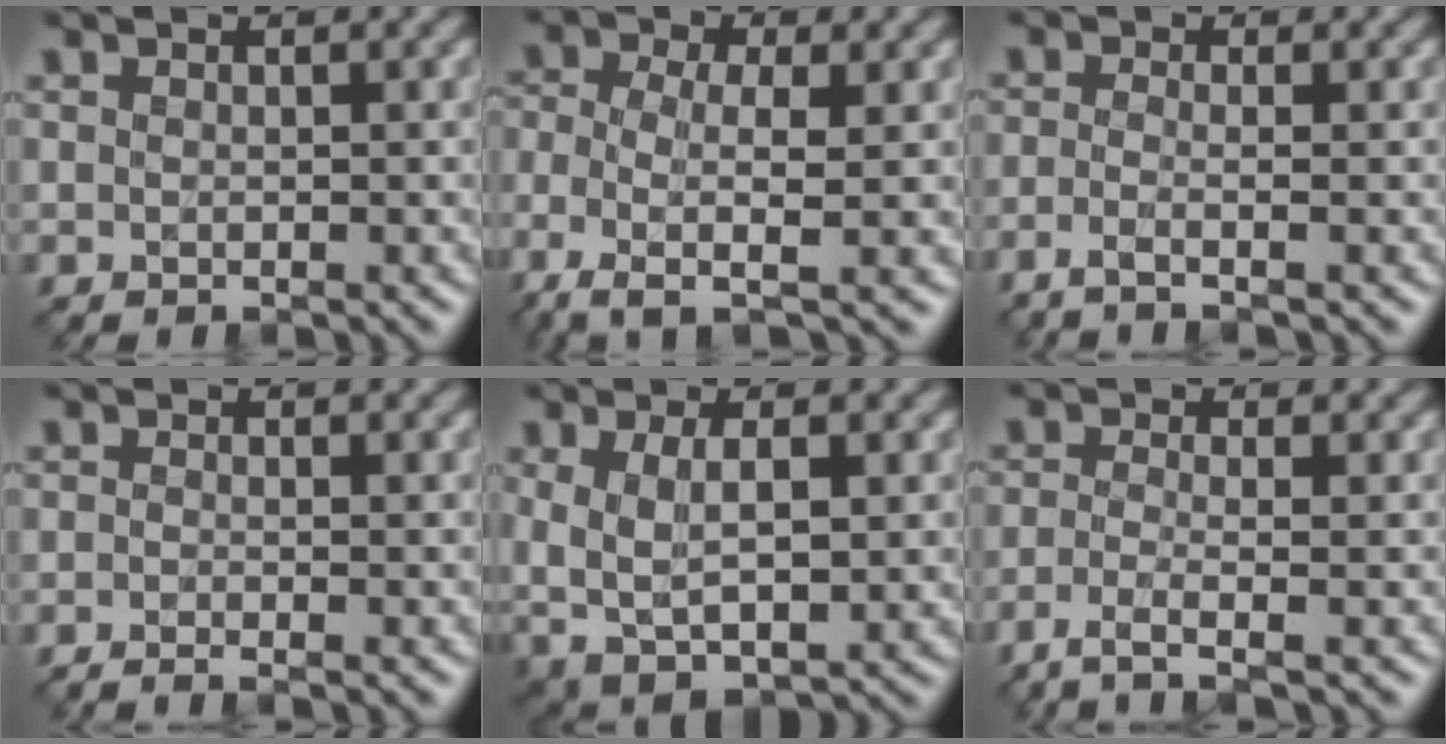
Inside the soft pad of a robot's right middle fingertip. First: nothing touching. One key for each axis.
{"total": 6.3, "fx": -2.7, "fy": 2.4, "fz": 5.2, "tx": -0.117, "ty": -0.006, "tz": -0.062}
{"total": 2.5, "fx": -1.3, "fy": 0.8, "fz": 2.1, "tx": -0.033, "ty": -0.013, "tz": -0.039}
{"total": 1.7, "fx": -1.1, "fy": 0.4, "fz": 1.2, "tx": -0.013, "ty": -0.011, "tz": -0.028}
{"total": 5.7, "fx": 0.2, "fy": 2.9, "fz": 4.8, "tx": -0.101, "ty": -0.011, "tz": 0.010}
{"total": 3.2, "fx": -1.9, "fy": 0.8, "fz": 2.5, "tx": -0.048, "ty": -0.010, "tz": -0.054}